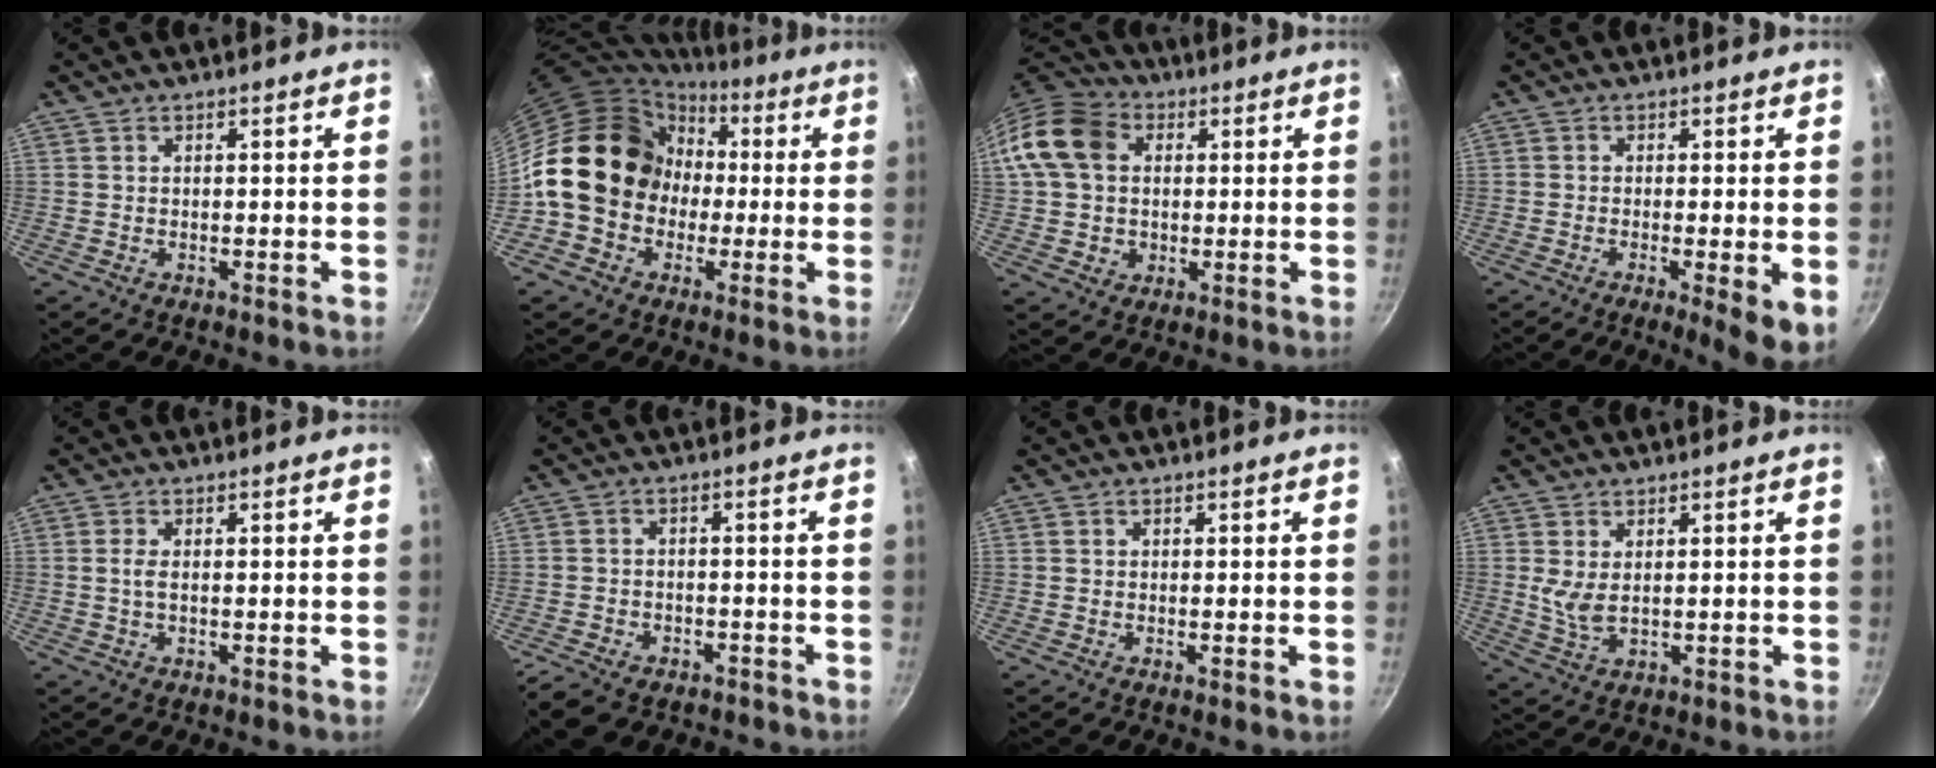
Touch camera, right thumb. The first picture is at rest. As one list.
[{"total": 18.4, "force": [0.3, 15.4, 10.0], "torque": [-0.140, 0.052, 0.004]}, {"total": 13.4, "force": [2.2, 10.9, 7.4], "torque": [-0.117, 0.014, 0.031]}, {"total": 6.6, "force": [-1.8, 1.1, 6.2], "torque": [-0.086, -0.005, -0.024]}, {"total": 1.9, "force": [-0.1, 0.7, 1.7], "torque": [-0.041, 0.002, -0.005]}, {"total": 8.8, "force": [-6.2, 4.7, 4.0], "torque": [-0.081, 0.033, -0.096]}, {"total": 0.0}, {"total": 4.1, "force": [0.8, 2.1, 3.4], "torque": [-0.062, -0.015, 0.023]}]